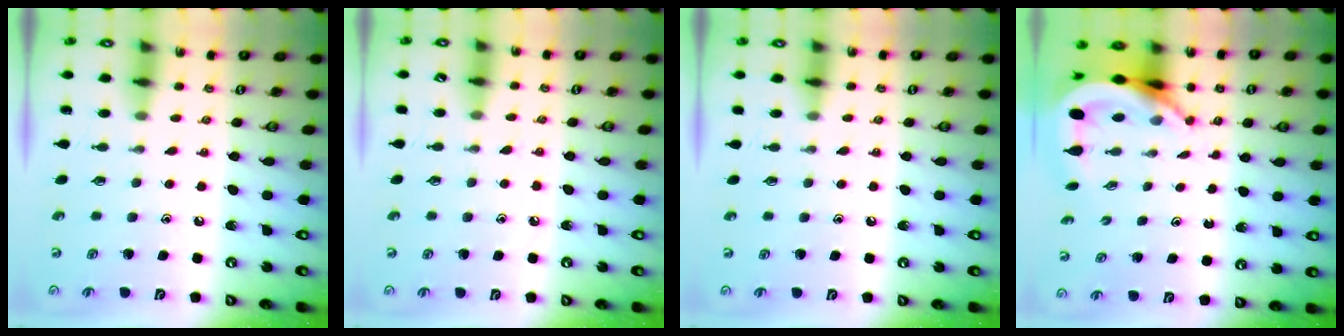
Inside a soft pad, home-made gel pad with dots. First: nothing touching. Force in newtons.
{"total": 3.4, "press": 3.4, "slide": 0.5}
{"total": 3.6, "press": 3.6, "slide": 0.4}
{"total": 8.5, "press": 8.4, "slide": 1.0}